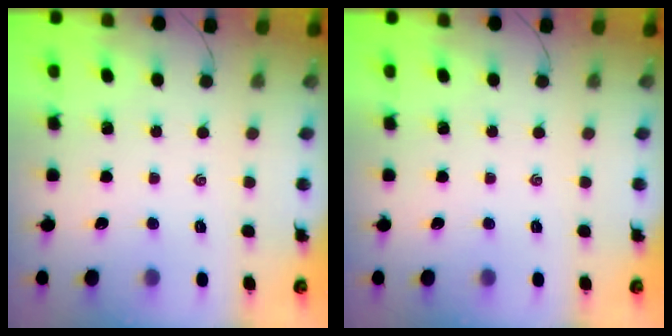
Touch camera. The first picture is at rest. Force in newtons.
{"total": 0.0}